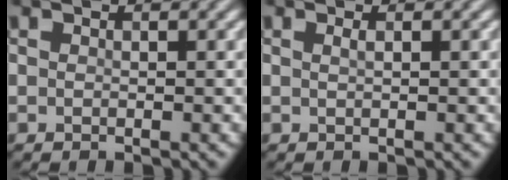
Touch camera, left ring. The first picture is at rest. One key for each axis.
{"total": 0.6, "fx": 0.2, "fy": 0.1, "fz": 0.5, "tx": -0.010, "ty": 0.005, "tz": 0.003}